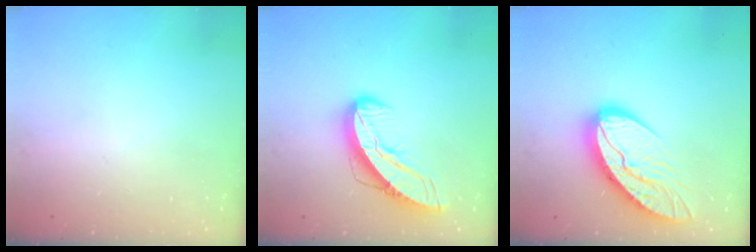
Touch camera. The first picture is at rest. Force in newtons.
{"total": 11.0, "press": 11.0, "slide": 1.2}
{"total": 13.5, "press": 13.5, "slide": 1.1}